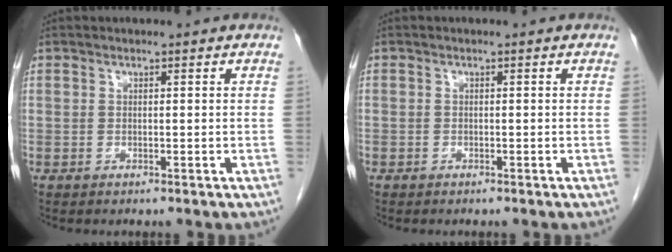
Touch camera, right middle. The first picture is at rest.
{"total": 0.5, "force": [-0.4, 0.3, 0.0], "torque": [-0.002, 0.004, -0.009]}